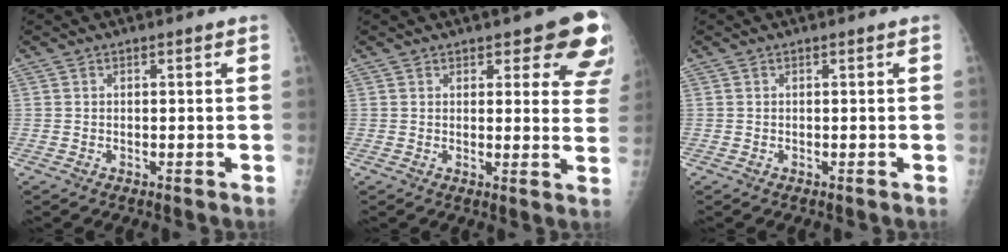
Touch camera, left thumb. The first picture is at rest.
{"total": 10.9, "force": [7.3, 4.3, 6.8], "torque": [-0.027, -0.036, 0.073]}
{"total": 0.0}